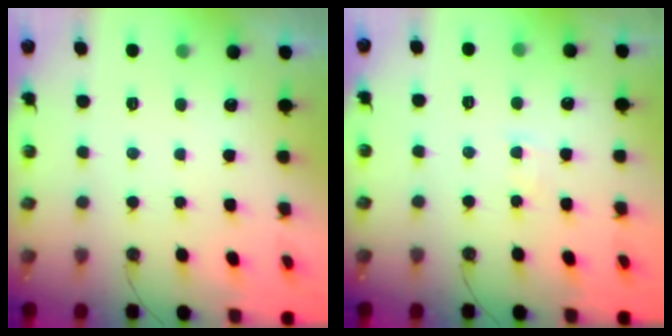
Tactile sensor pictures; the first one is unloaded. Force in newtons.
{"total": 1.7, "press": 1.7, "slide": 0.3}